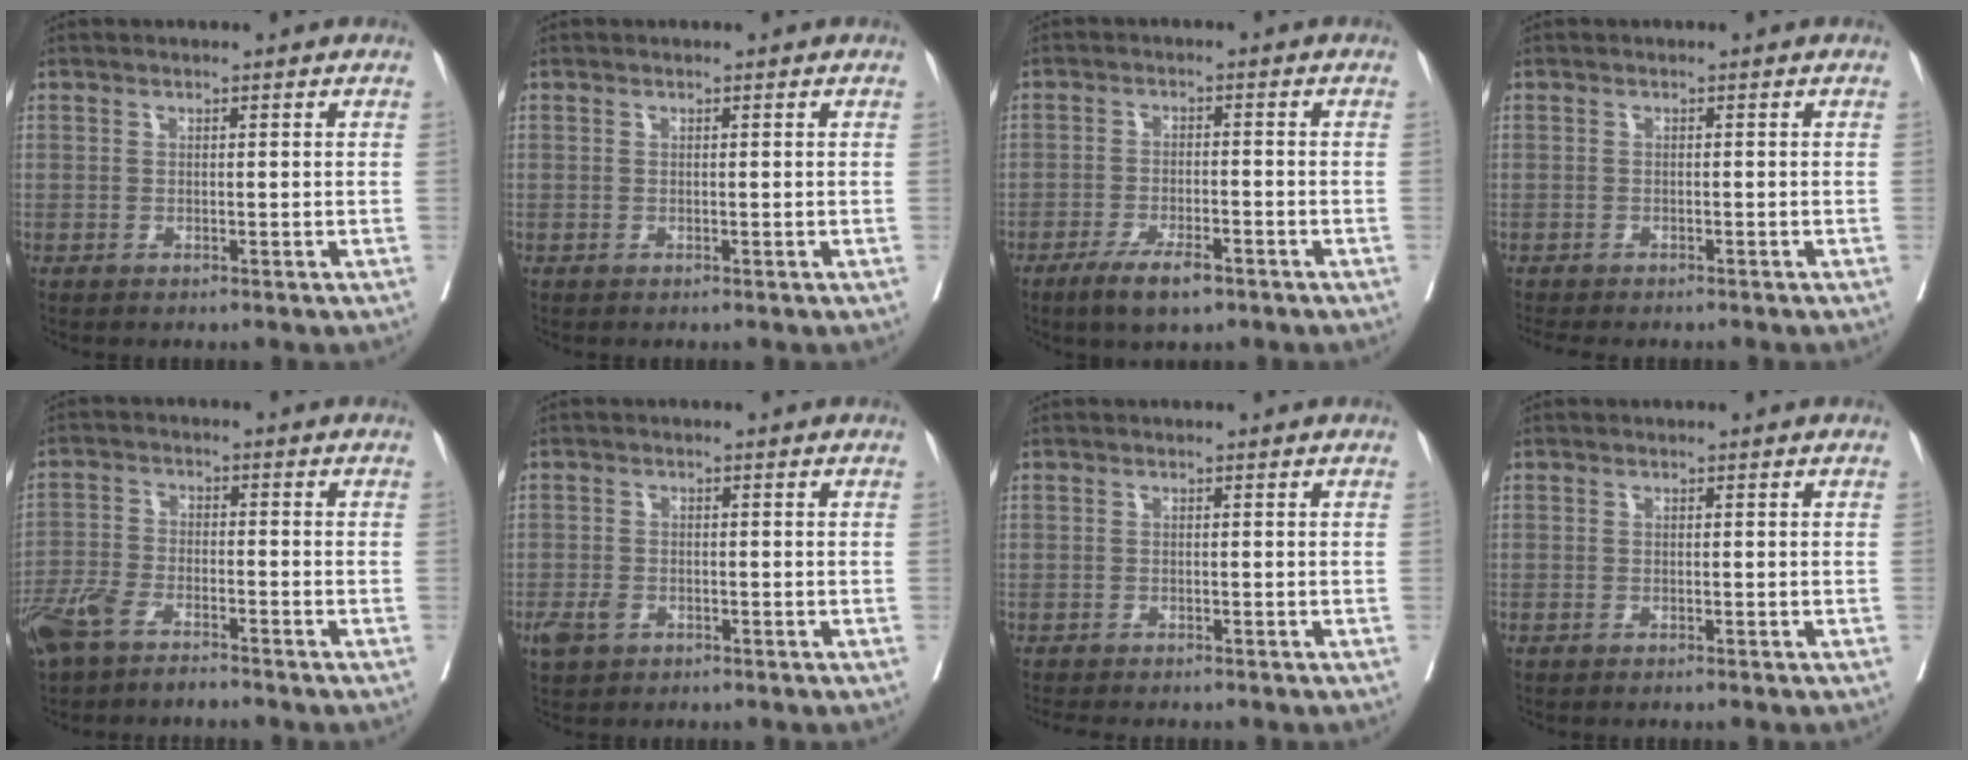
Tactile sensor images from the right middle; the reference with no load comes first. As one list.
[{"total": 0.0}, {"total": 5.8, "force": [-3.8, 1.5, 4.0], "torque": [-0.079, -0.007, -0.062]}, {"total": 4.7, "force": [-4.1, 1.4, 1.9], "torque": [-0.025, -0.009, -0.059]}, {"total": 7.2, "force": [-5.8, 2.2, 3.7], "torque": [-0.082, -0.007, -0.112]}, {"total": 2.9, "force": [-1.5, 1.9, 1.6], "torque": [-0.035, -0.001, -0.022]}, {"total": 4.1, "force": [-3.7, 1.1, 1.6], "torque": [-0.023, -0.009, -0.054]}, {"total": 0.7, "force": [-0.6, 0.1, 0.3], "torque": [-0.010, -0.002, -0.009]}]